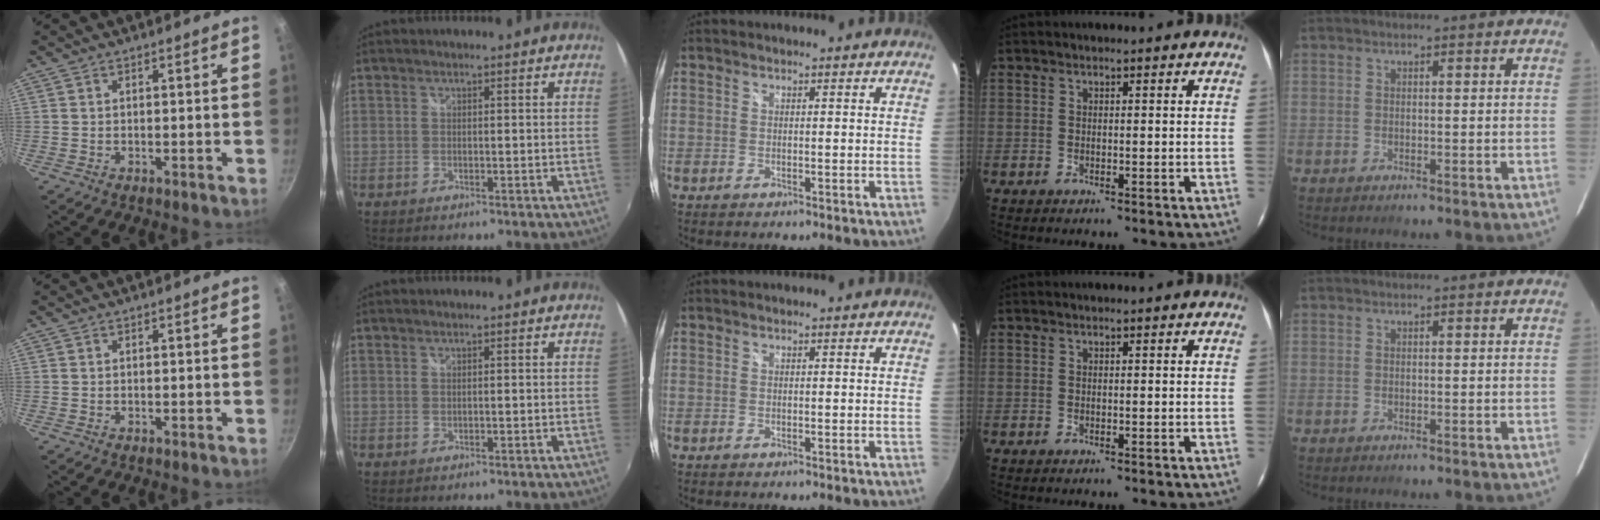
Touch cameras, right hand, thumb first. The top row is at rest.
{}